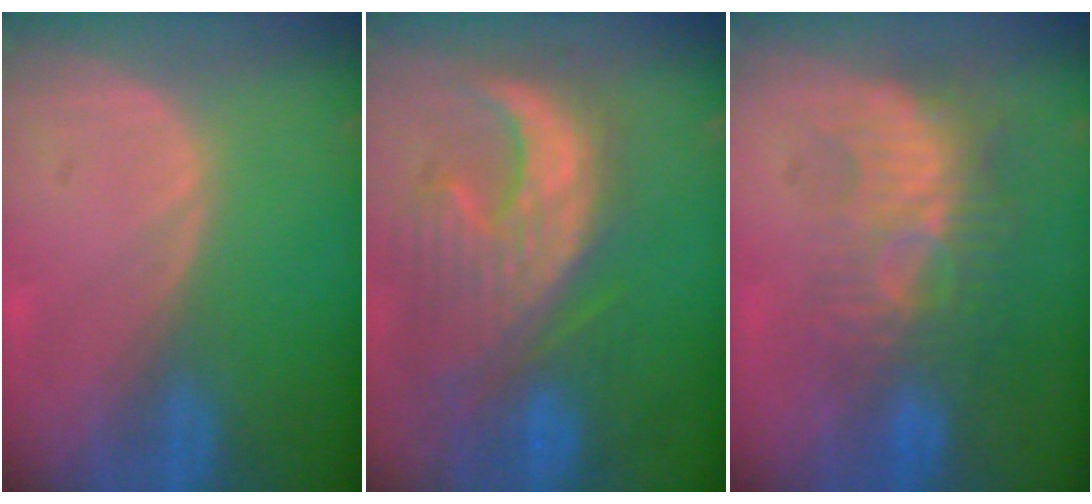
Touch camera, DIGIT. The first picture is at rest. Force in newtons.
{"total": 12.4, "press": 11.2, "slide": 5.4}
{"total": 9.4, "press": 8.4, "slide": 4.3}